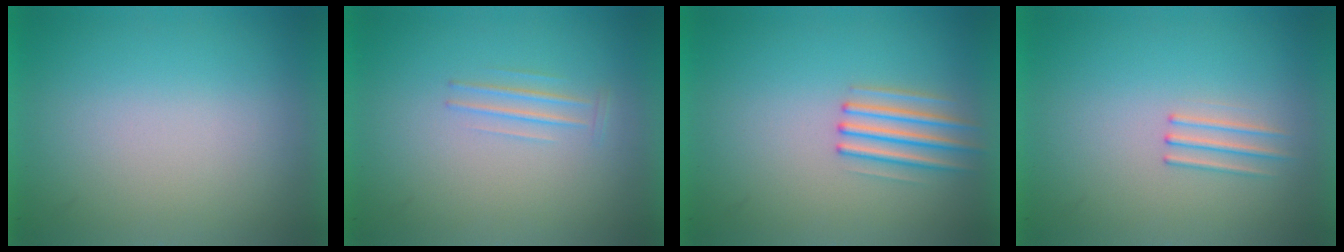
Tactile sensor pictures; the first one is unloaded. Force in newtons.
{"total": 1.1}
{"total": 2.2}
{"total": 1.2}